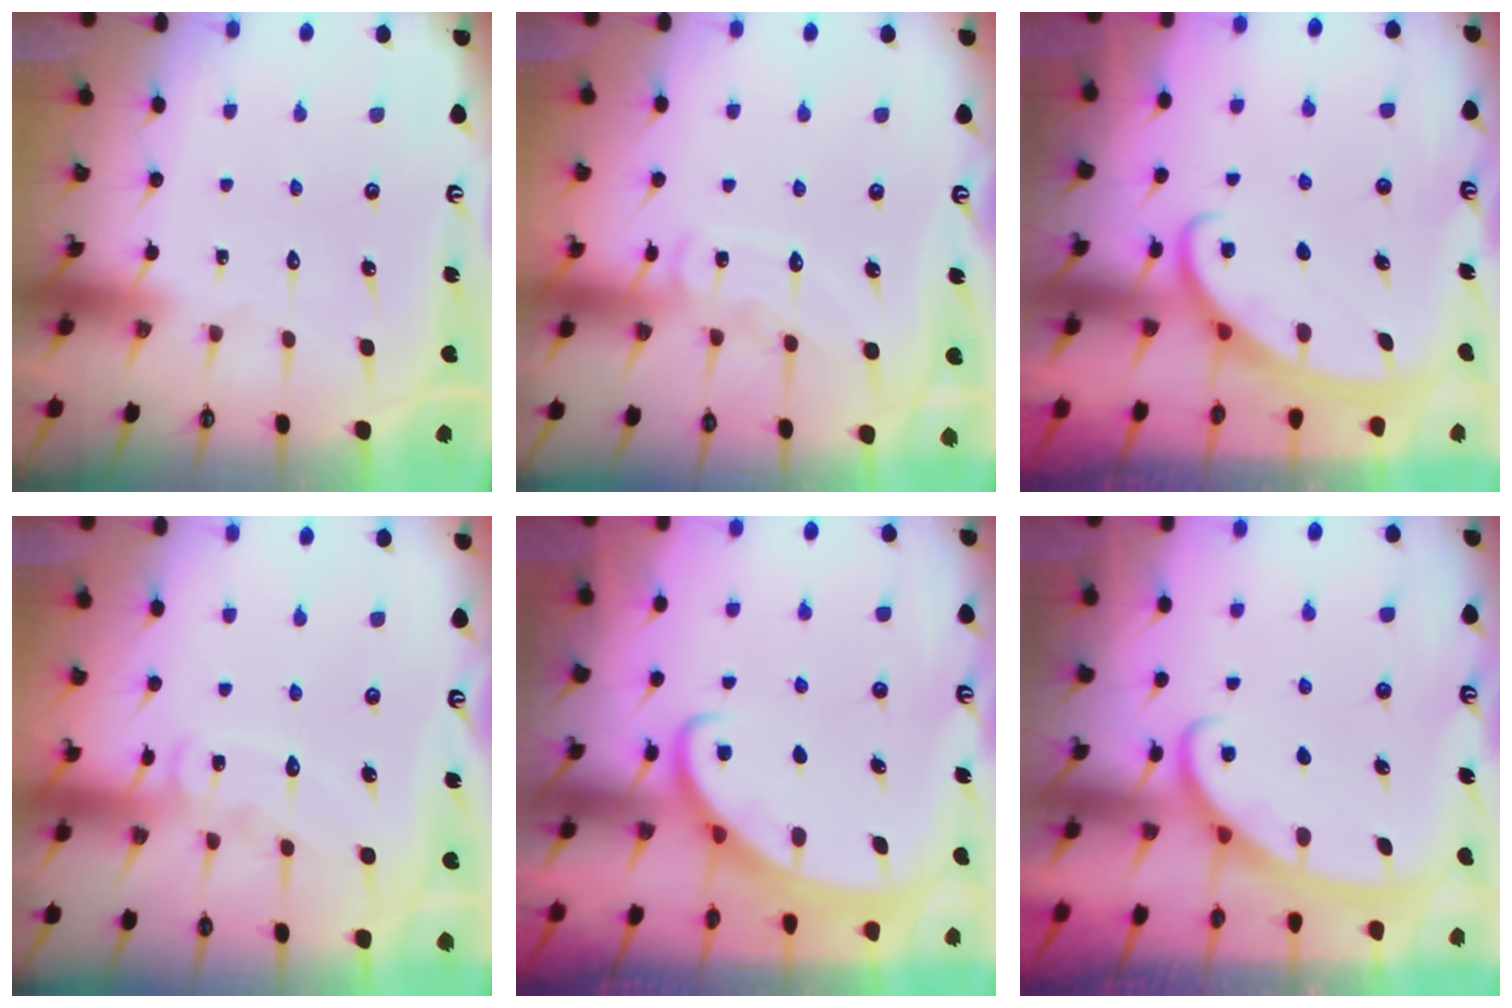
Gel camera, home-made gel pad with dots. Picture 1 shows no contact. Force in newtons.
{"total": 9.3, "press": 9.3, "slide": 0.7}
{"total": 2.7, "press": 2.7, "slide": 0.4}
{"total": 8.5, "press": 8.4, "slide": 0.7}
{"total": 2.6, "press": 2.6, "slide": 0.3}
{"total": 2.8, "press": 2.8, "slide": 0.4}